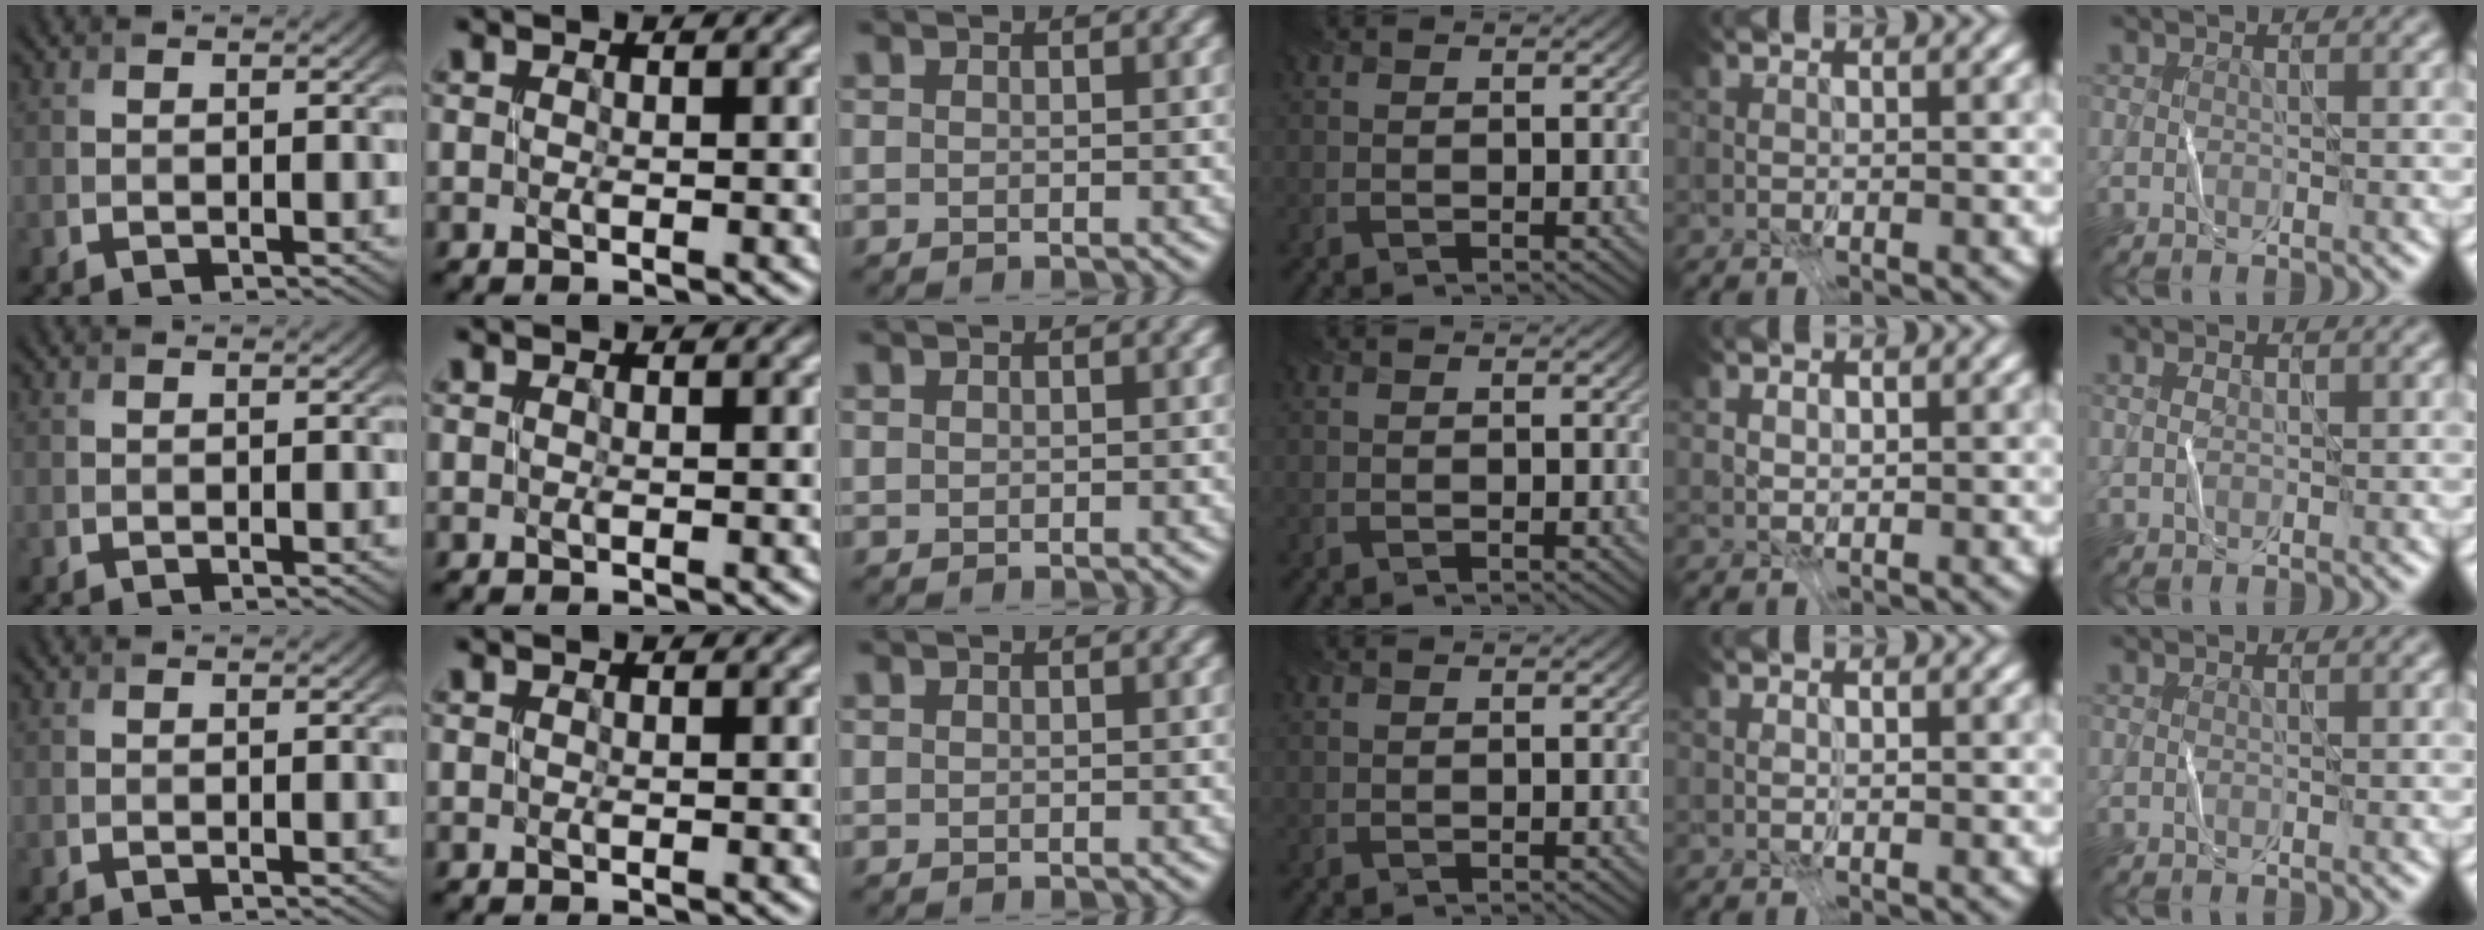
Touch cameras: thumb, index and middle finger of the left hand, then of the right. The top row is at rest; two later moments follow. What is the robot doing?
{"motion": "fold", "object": "receipt paper"}